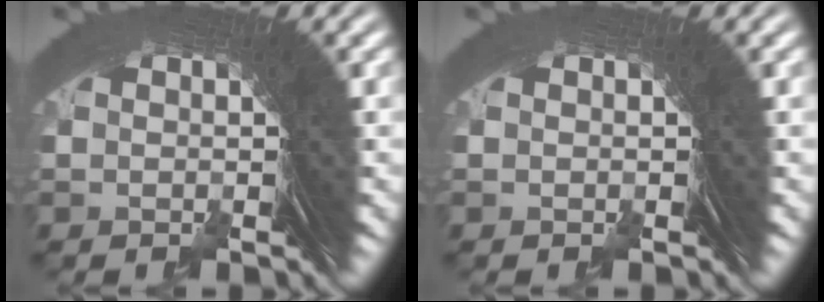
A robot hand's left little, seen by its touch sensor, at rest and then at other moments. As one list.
[{"total": 0.0}]